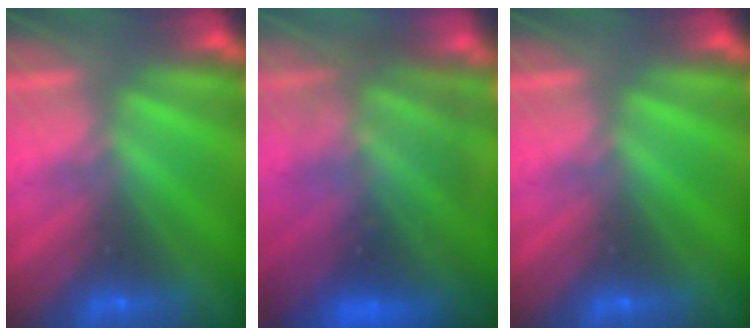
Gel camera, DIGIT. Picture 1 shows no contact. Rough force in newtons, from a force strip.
{"total": 7.8}
{"total": 0.0}